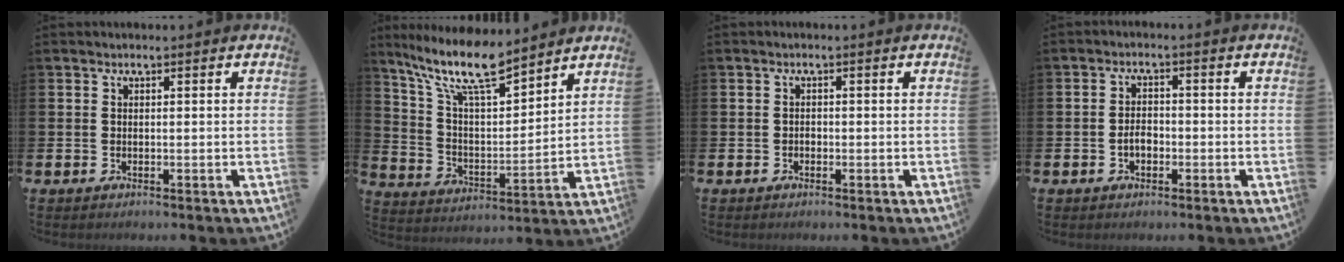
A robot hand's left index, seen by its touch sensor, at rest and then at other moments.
{"total": 11.6, "force": [9.8, 2.0, 5.9], "torque": [-0.147, -0.050, 0.169]}
{"total": 0.7, "force": [-0.4, 0.5, 0.3], "torque": [-0.012, 0.006, -0.008]}
{"total": 2.5, "force": [-0.8, 1.6, 1.7], "torque": [-0.023, 0.001, -0.019]}